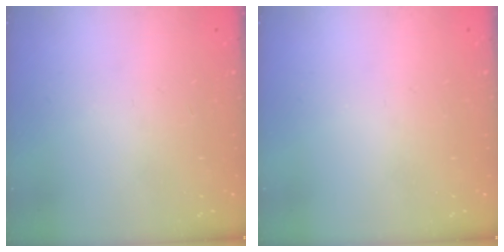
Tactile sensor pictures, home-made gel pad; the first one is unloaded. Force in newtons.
{"total": 0.0}